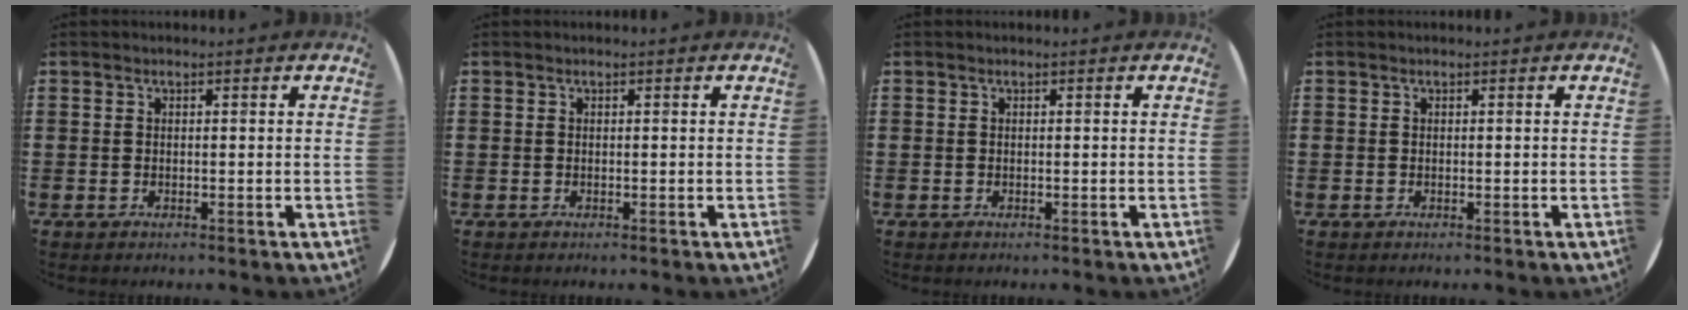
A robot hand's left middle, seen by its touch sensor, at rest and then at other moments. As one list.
[{"total": 0.0}, {"total": 0.0}, {"total": 0.0}]